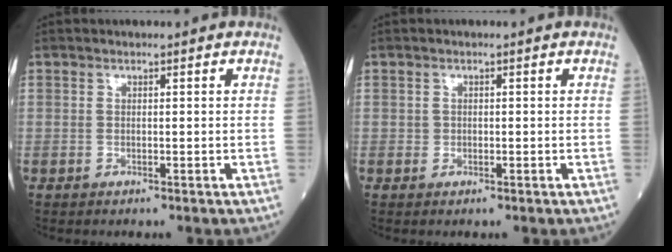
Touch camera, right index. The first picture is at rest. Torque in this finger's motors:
{"motor_torque": [-0.13, -0.03, -0.04, -0.01]}